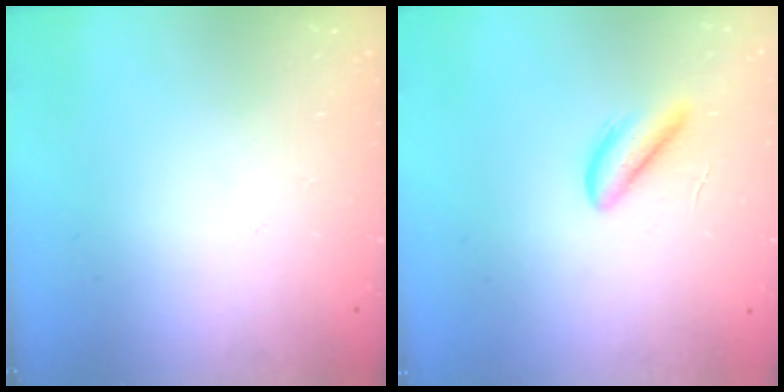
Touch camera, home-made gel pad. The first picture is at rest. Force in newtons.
{"total": 3.4, "press": 3.4, "slide": 0.3}